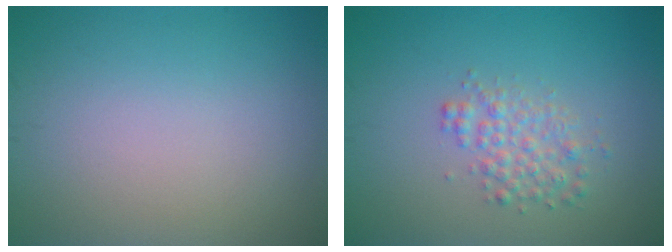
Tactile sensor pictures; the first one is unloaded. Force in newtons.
{"total": 2.5, "press": 2.5, "slide": 0.1}